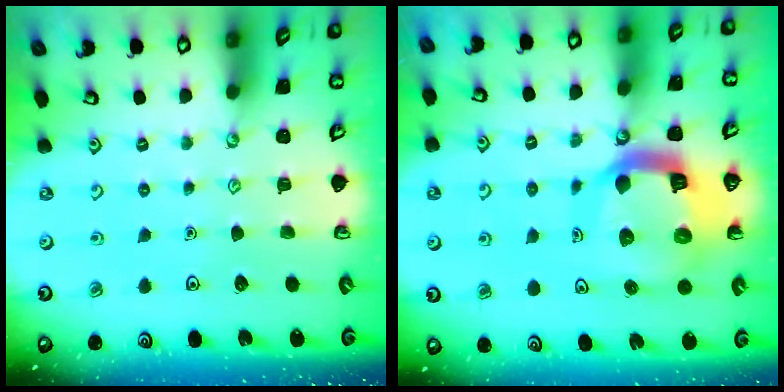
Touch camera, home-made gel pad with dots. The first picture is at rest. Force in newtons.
{"total": 14.7, "press": 14.6, "slide": 1.7}